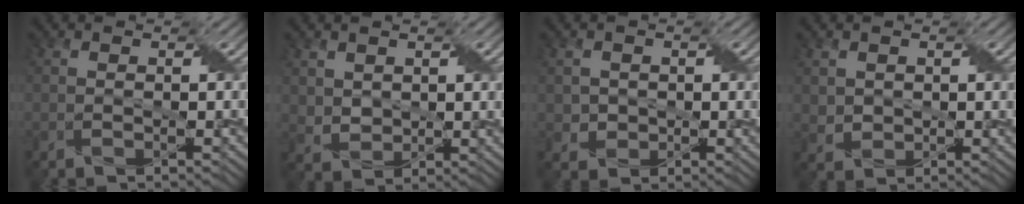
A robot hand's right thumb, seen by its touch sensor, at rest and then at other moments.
{"total": 3.3, "force": [1.9, 2.3, 1.5], "torque": [-0.043, -0.006, 0.038]}
{"total": 2.3, "force": [0.4, 2.1, 0.7], "torque": [-0.026, -0.006, 0.005]}
{"total": 2.5, "force": [1.2, 1.9, 1.0], "torque": [-0.034, -0.004, 0.023]}